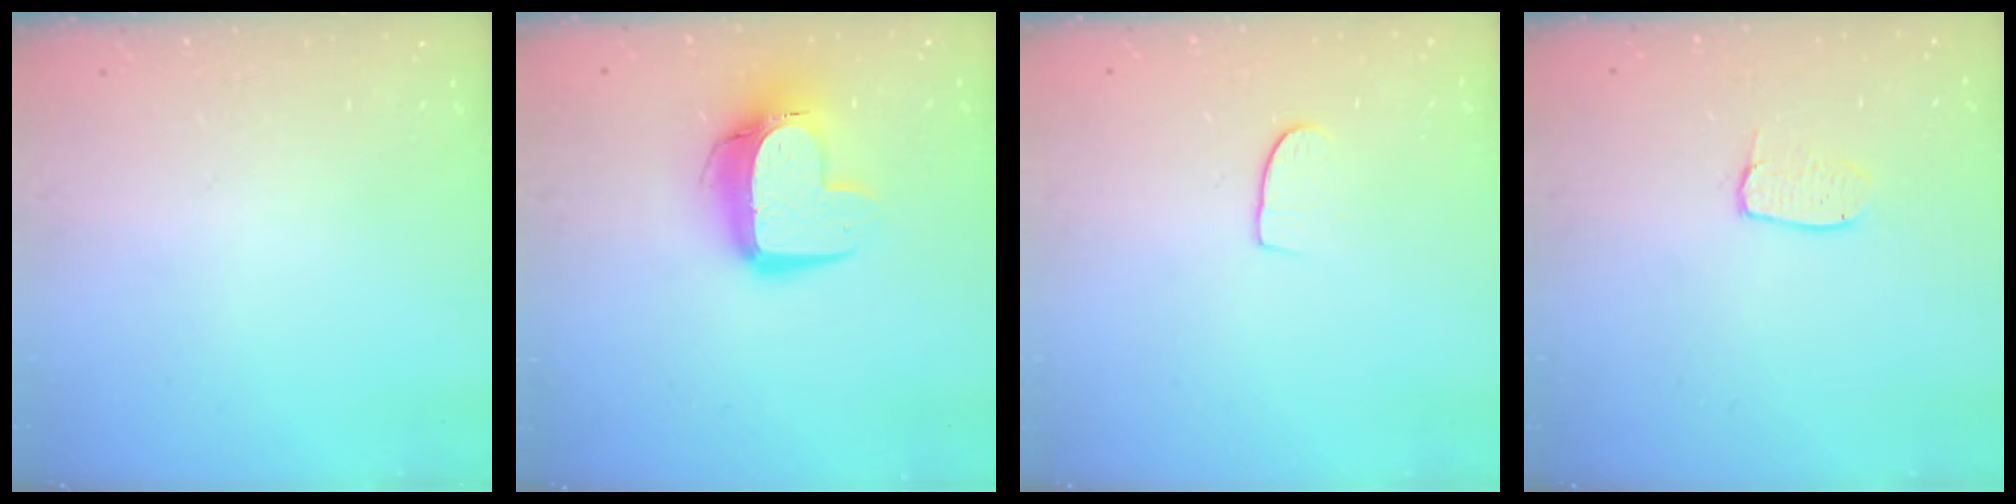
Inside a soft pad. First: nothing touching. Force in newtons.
{"total": 13.5, "press": 13.4, "slide": 1.3}
{"total": 6.1, "press": 6.1, "slide": 0.4}
{"total": 4.3, "press": 4.3, "slide": 0.2}